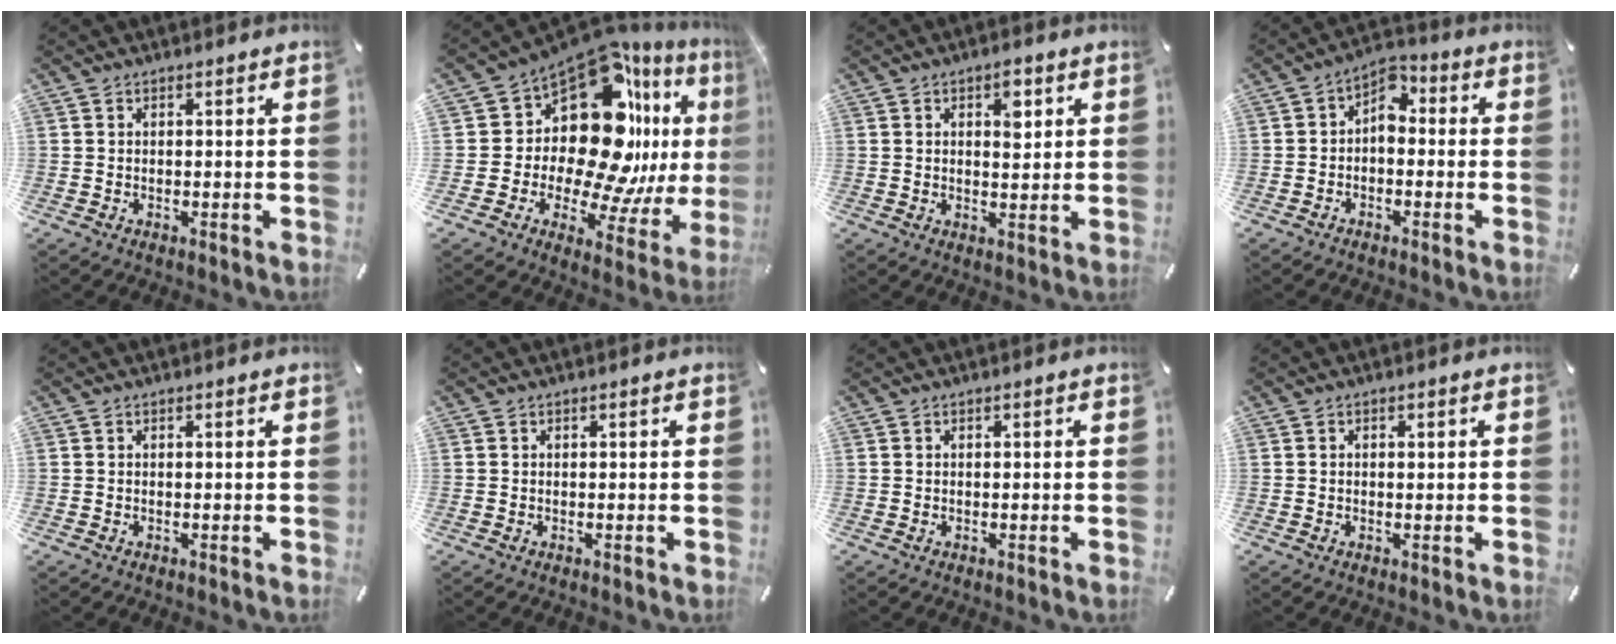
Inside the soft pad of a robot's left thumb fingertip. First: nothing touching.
{"total": 21.2, "force": [7.7, 12.5, 15.3], "torque": [-0.261, -0.099, 0.127]}
{"total": 4.8, "force": [1.8, 2.6, 3.6], "torque": [-0.037, -0.009, 0.021]}
{"total": 4.8, "force": [-0.6, 3.5, 3.2], "torque": [-0.055, 0.007, -0.017]}
{"total": 0.0}
{"total": 0.0}
{"total": 0.0}
{"total": 0.8, "force": [0.0, 0.5, 0.6], "torque": [-0.012, 0.002, -0.001]}